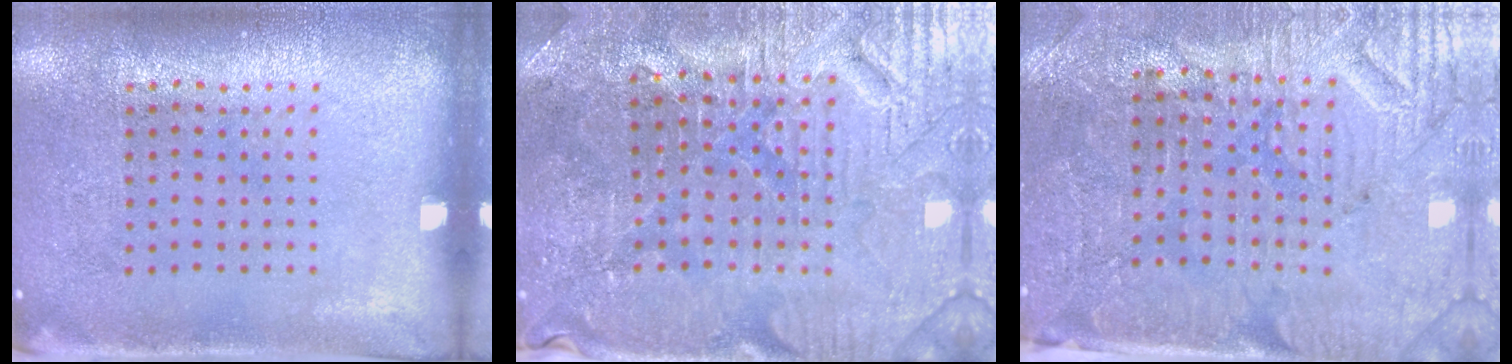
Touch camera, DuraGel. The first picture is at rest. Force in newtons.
{"total": 3.6, "press": 3.6, "slide": 0.5}
{"total": 3.7, "press": 3.5, "slide": 1.3}